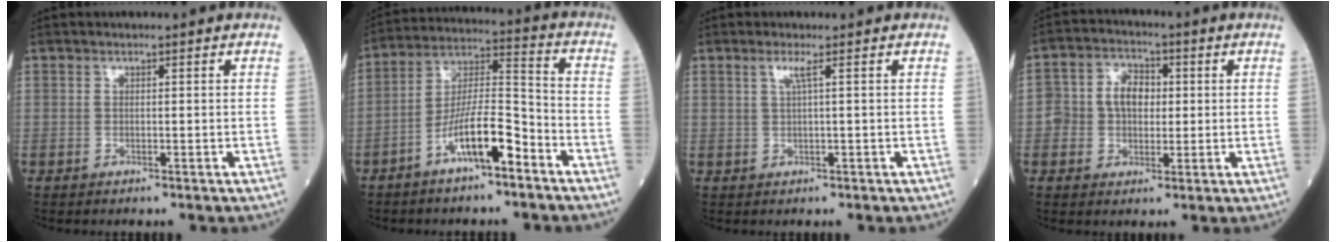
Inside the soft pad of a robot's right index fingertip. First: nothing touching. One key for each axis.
{"total": 11.2, "fx": -6.2, "fy": 2.2, "fz": 9.0, "tx": -0.171, "ty": 0.012, "tz": -0.114}
{"total": 1.5, "fx": 0.5, "fy": -0.3, "fz": 1.4, "tx": -0.032, "ty": 0.003, "tz": 0.009}
{"total": 6.7, "fx": 0.3, "fy": 4.9, "fz": 4.6, "tx": -0.084, "ty": 0.023, "tz": 0.008}